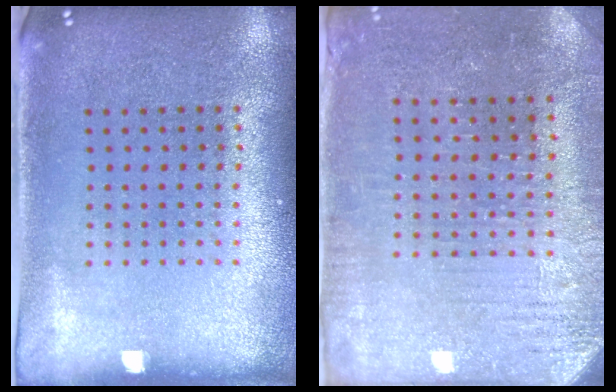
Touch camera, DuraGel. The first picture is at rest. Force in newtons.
{"total": 3.0, "press": 2.9, "slide": 0.7}